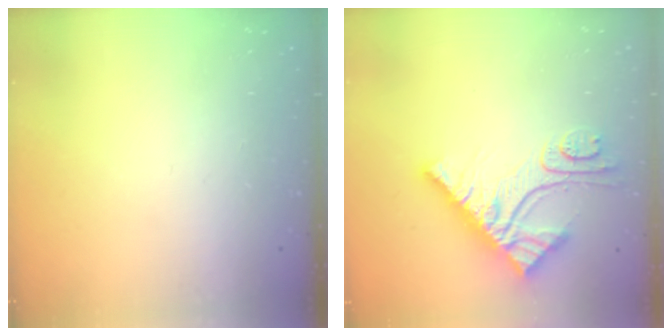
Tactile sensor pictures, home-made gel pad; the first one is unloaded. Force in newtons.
{"total": 11.8, "press": 11.7, "slide": 0.9}